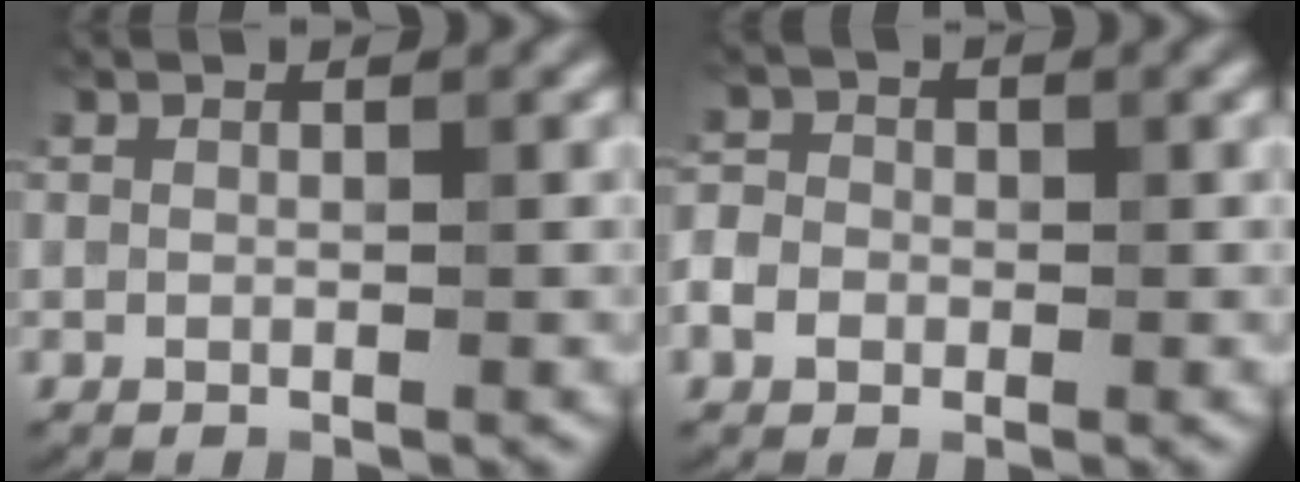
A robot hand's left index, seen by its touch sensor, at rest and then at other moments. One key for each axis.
{"total": 2.8, "fx": -0.7, "fy": 2.5, "fz": 1.1, "tx": -0.009, "ty": 0.003, "tz": -0.023}